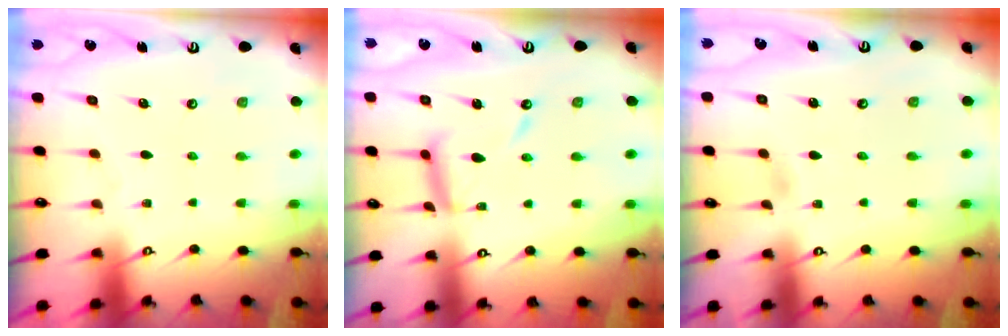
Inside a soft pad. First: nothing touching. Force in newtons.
{"total": 12.7, "press": 12.6, "slide": 1.1}
{"total": 2.1, "press": 2.1, "slide": 0.3}